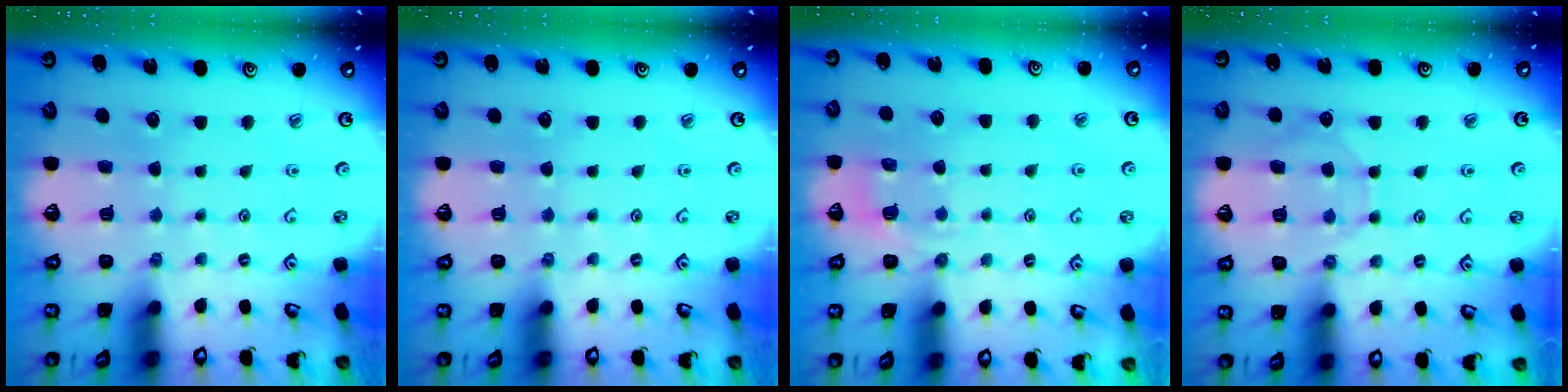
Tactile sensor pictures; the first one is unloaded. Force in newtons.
{"total": 0.0}
{"total": 3.8, "press": 3.3, "slide": 1.8}
{"total": 7.6, "press": 7.5, "slide": 0.8}